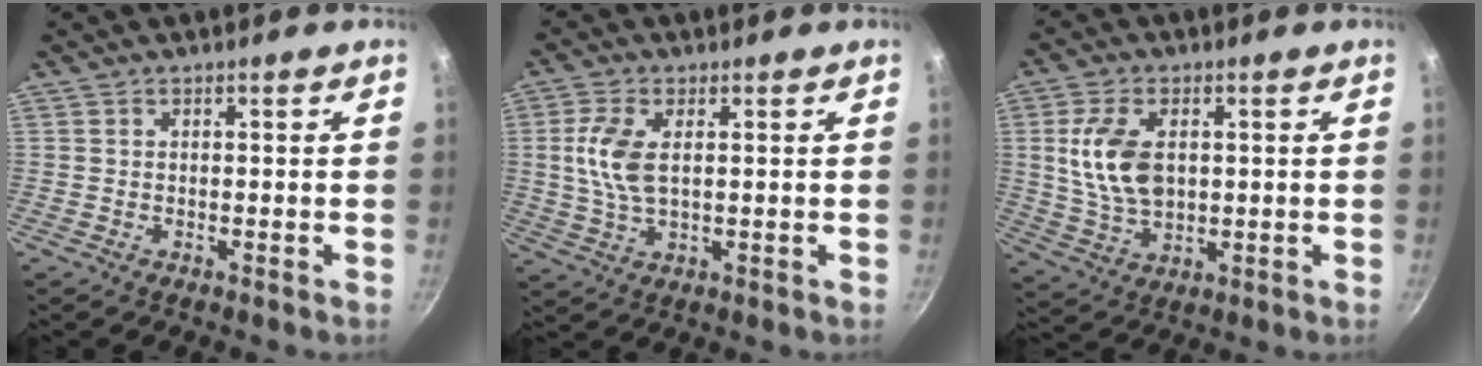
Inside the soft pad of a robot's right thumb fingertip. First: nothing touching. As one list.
[{"total": 8.2, "force": [1.4, 4.3, 6.8], "torque": [-0.139, 0.002, 0.028]}, {"total": 11.6, "force": [1.8, 7.2, 8.9], "torque": [-0.158, -0.010, 0.039]}]